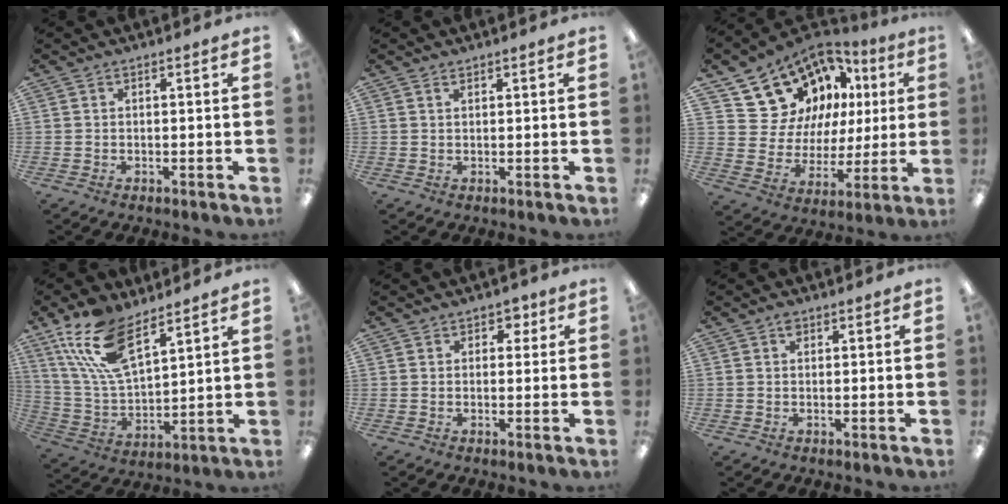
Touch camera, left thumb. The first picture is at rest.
{"total": 0.8, "force": [0.6, 0.2, 0.4], "torque": [-0.008, 0.001, 0.011]}
{"total": 15.7, "force": [10.5, 11.0, 3.6], "torque": [-0.093, -0.068, 0.214]}
{"total": 16.8, "force": [10.4, 7.2, 11.0], "torque": [-0.240, -0.030, 0.186]}
{"total": 2.6, "force": [1.2, 2.1, 1.2], "torque": [-0.007, 0.000, 0.017]}
{"total": 1.2, "force": [0.6, 0.8, 0.7], "torque": [-0.008, 0.000, 0.009]}